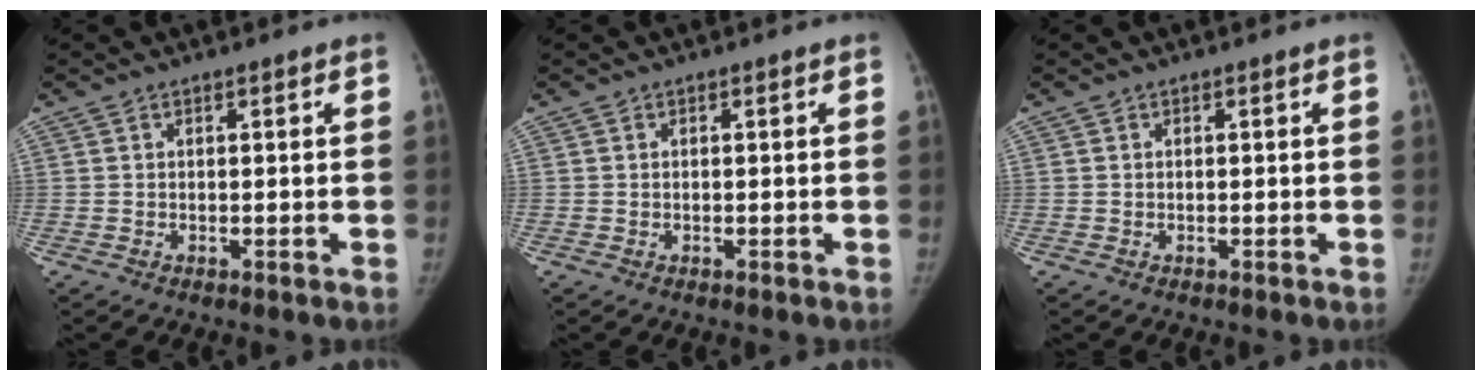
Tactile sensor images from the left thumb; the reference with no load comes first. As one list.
[{"total": 0.0}, {"total": 0.0}]